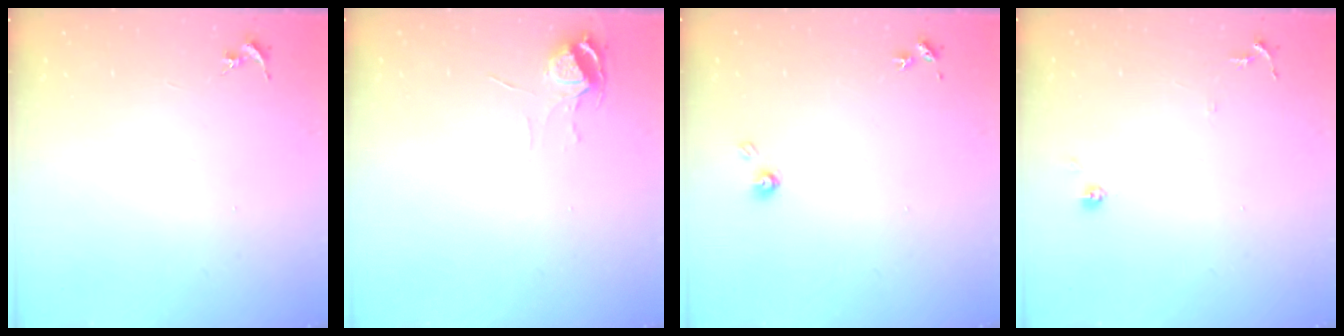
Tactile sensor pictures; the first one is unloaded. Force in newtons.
{"total": 5.4, "press": 5.4, "slide": 0.5}
{"total": 3.3, "press": 3.3, "slide": 0.2}
{"total": 6.9, "press": 6.8, "slide": 0.6}